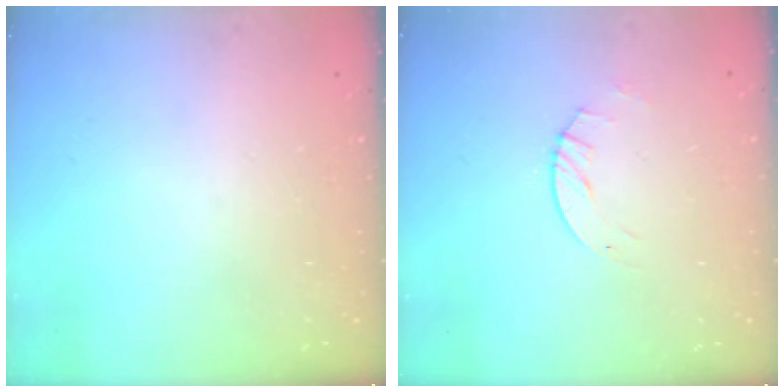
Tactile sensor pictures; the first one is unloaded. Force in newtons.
{"total": 2.8, "press": 2.8, "slide": 0.4}